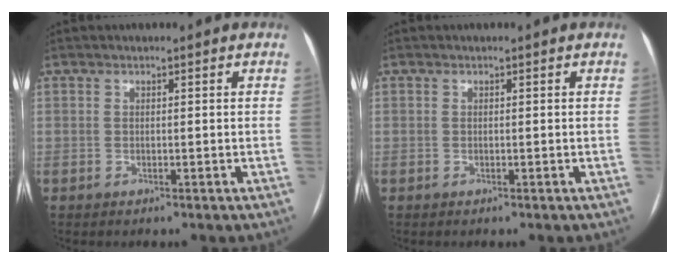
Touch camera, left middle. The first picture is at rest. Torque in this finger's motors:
{"motor_torque": [0.00, -0.02, -0.03, 0.00]}